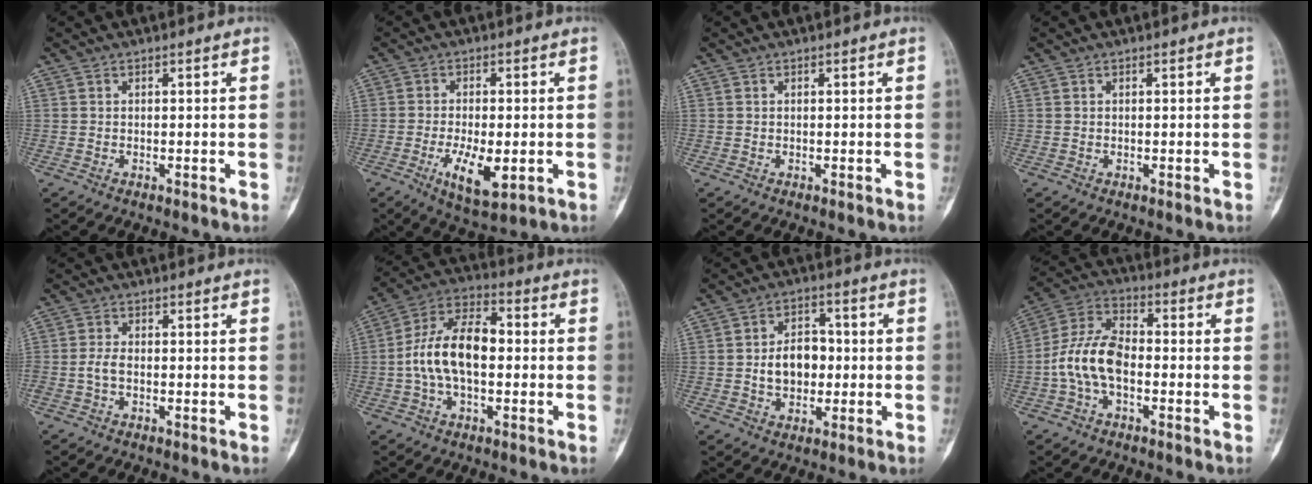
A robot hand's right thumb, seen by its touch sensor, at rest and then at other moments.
{"total": 8.9, "force": [-2.7, 3.6, 7.7], "torque": [-0.130, -0.010, -0.037]}
{"total": 0.0}
{"total": 0.0}
{"total": 2.5, "force": [-0.7, 1.4, 1.9], "torque": [-0.041, 0.007, -0.018]}
{"total": 13.7, "force": [-0.7, 7.5, 11.4], "torque": [-0.210, 0.039, -0.020]}
{"total": 8.4, "force": [-0.5, 6.1, 5.7], "torque": [-0.069, 0.017, -0.011]}
{"total": 11.2, "force": [-2.2, 6.5, 8.8], "torque": [-0.174, 0.038, -0.052]}